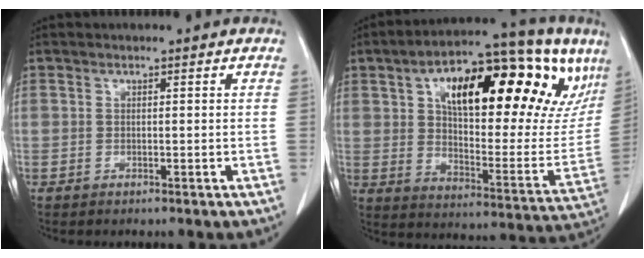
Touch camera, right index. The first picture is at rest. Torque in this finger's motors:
{"motor_torque": [1.26, 0.87, 0.57, 0.21]}